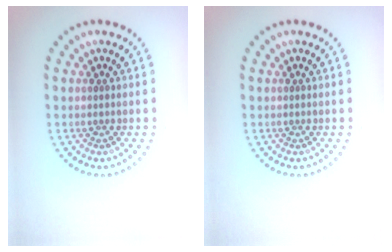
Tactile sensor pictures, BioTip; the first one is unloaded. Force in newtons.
{"total": 0.0}